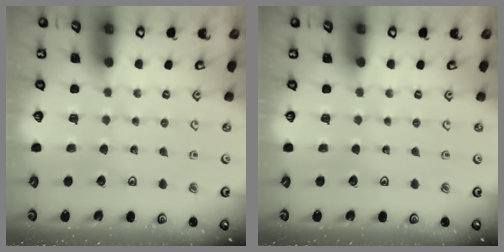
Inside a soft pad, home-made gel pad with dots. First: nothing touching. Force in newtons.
{"total": 0.0}